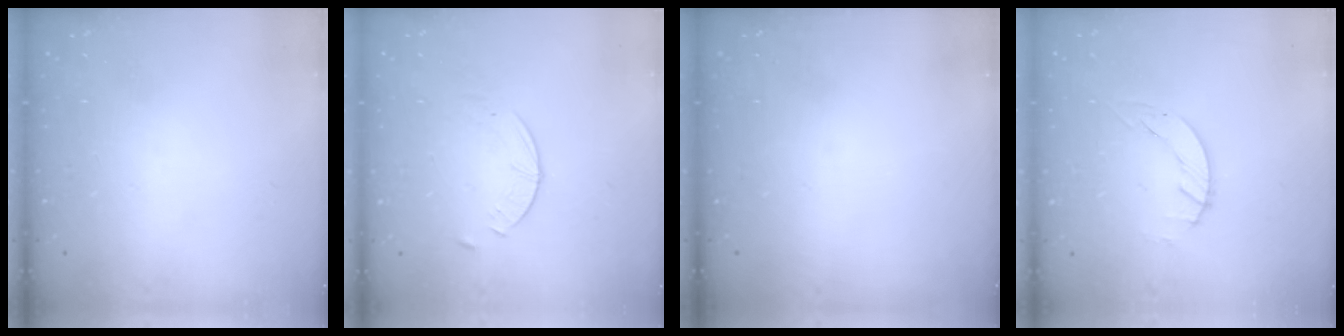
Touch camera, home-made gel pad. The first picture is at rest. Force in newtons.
{"total": 3.0, "press": 3.0, "slide": 0.4}
{"total": 0.0}
{"total": 1.5, "press": 1.4, "slide": 0.3}